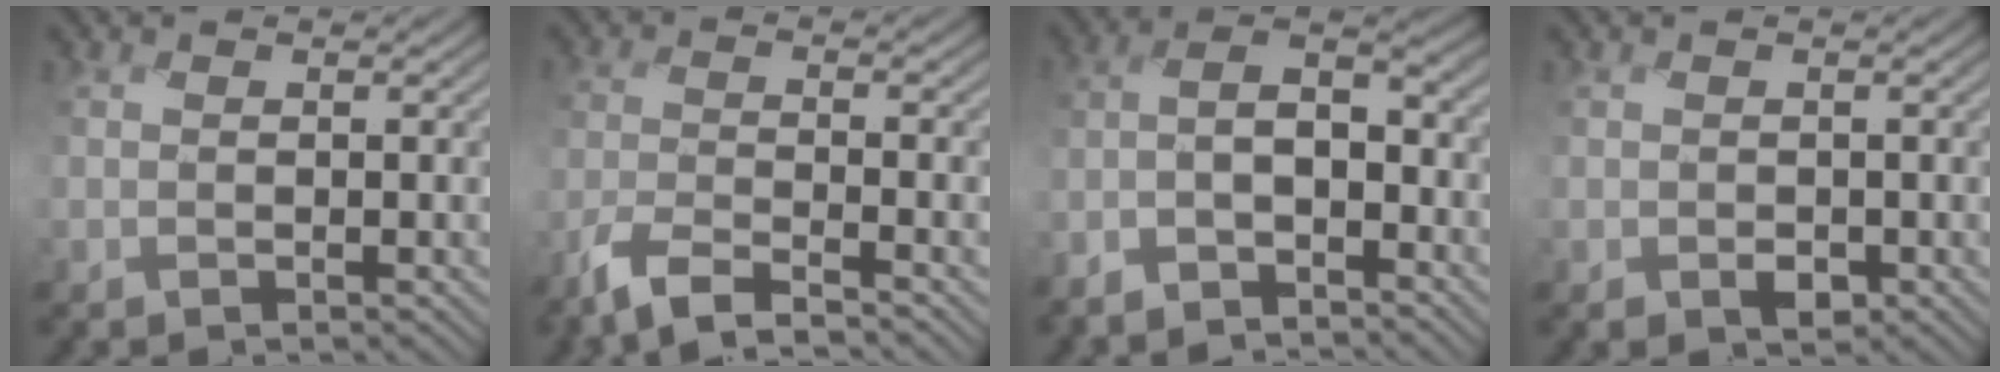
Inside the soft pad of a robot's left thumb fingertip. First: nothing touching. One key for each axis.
{"total": 4.1, "fx": -3.9, "fy": -0.5, "fz": 1.3, "tx": -0.024, "ty": -0.001, "tz": -0.094}
{"total": 5.1, "fx": -4.0, "fy": 1.7, "fz": 2.7, "tx": -0.039, "ty": 0.008, "tz": -0.095}
{"total": 1.9, "fx": -0.7, "fy": 1.5, "fz": 1.0, "tx": -0.025, "ty": -0.013, "tz": -0.011}